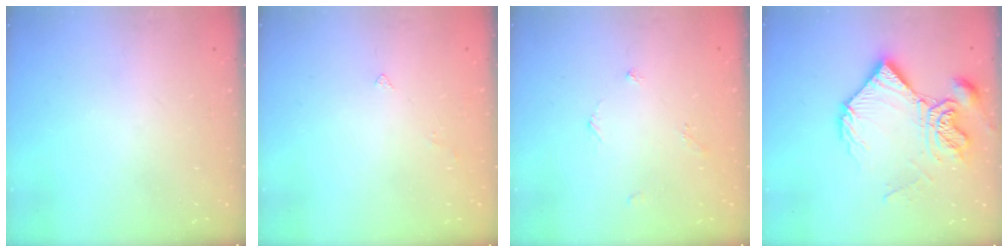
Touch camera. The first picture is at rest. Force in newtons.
{"total": 0.8, "press": 0.7, "slide": 0.4}
{"total": 3.6, "press": 3.5, "slide": 0.5}
{"total": 14.9, "press": 14.8, "slide": 1.5}